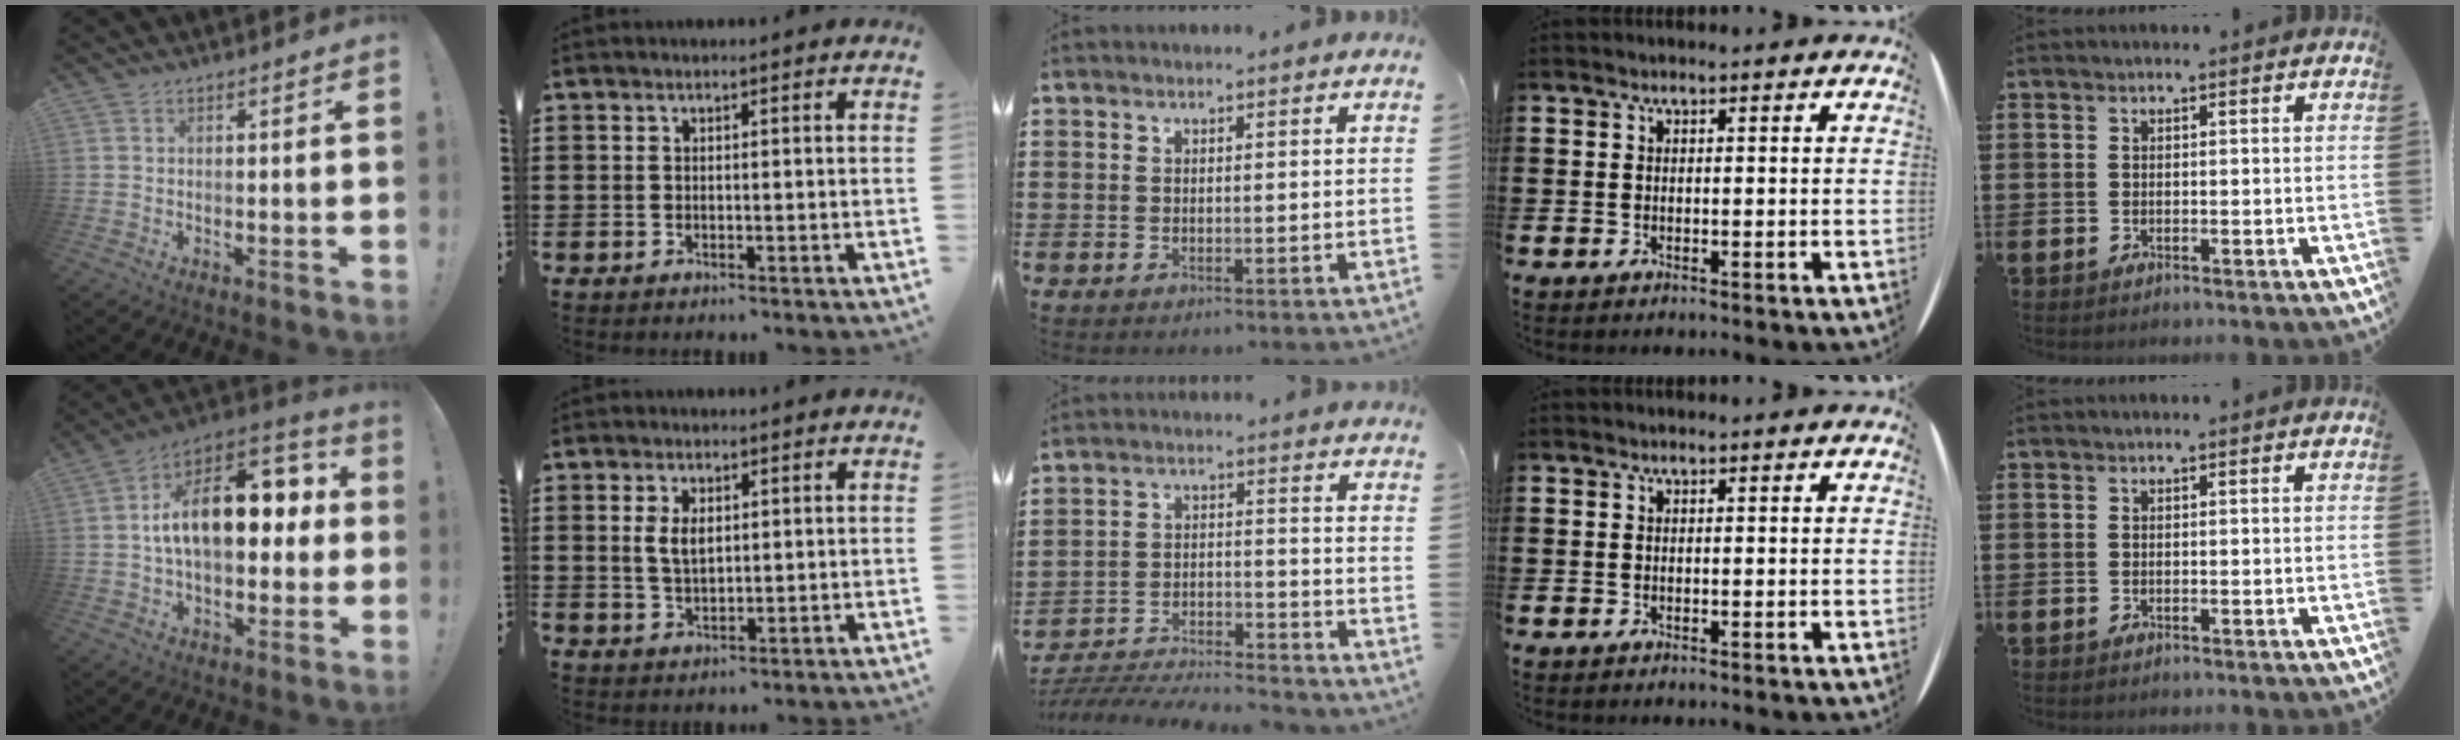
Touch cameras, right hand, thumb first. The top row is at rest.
{"thumb": {"total": 18.7, "force": [2.1, 10.3, 15.5], "torque": [-0.238, 0.007, 0.033]}, "index": {"total": 3.8, "force": [0.8, 1.9, 3.1], "torque": [-0.065, 0.007, 0.013]}, "middle": {"total": 6.5, "force": [-6.3, 0.8, 1.5], "torque": [-0.034, 0.007, -0.126]}}